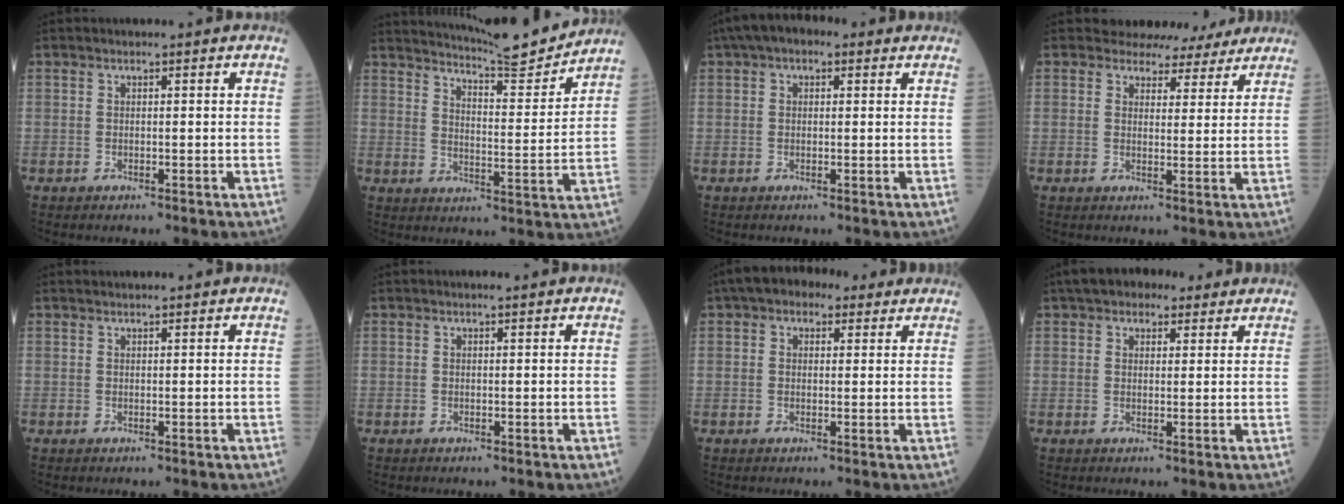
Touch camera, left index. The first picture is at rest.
{"total": 13.0, "force": [12.6, -0.6, 3.2], "torque": [-0.057, -0.025, 0.181]}
{"total": 5.6, "force": [3.1, 2.9, 3.6], "torque": [-0.066, 0.038, 0.046]}
{"total": 7.2, "force": [6.6, 2.9, -0.1], "torque": [0.016, 0.002, 0.065]}
{"total": 2.3, "force": [2.3, 0.2, 0.5], "torque": [-0.009, 0.021, 0.034]}
{"total": 0.7, "force": [0.6, 0.0, 0.2], "torque": [-0.011, -0.004, 0.012]}
{"total": 6.4, "force": [4.2, 3.5, 3.3], "torque": [-0.052, 0.040, 0.064]}
{"total": 7.1, "force": [5.4, 3.4, 3.0], "torque": [-0.039, 0.034, 0.084]}